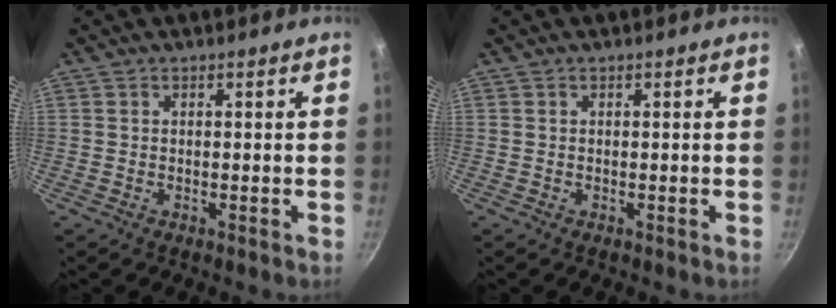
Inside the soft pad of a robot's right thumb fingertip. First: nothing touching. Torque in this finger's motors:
{"motor_torque": [-0.05, 0.04, 0.00, 0.00, 0.00]}